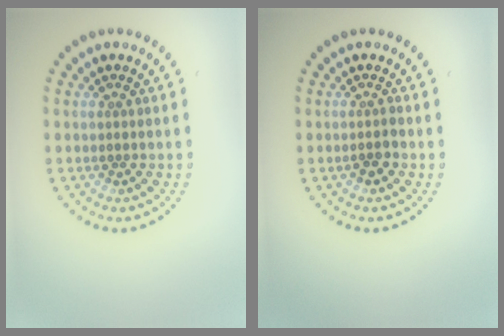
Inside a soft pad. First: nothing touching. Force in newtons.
{"total": 1.2, "press": 1.0, "slide": 0.7}